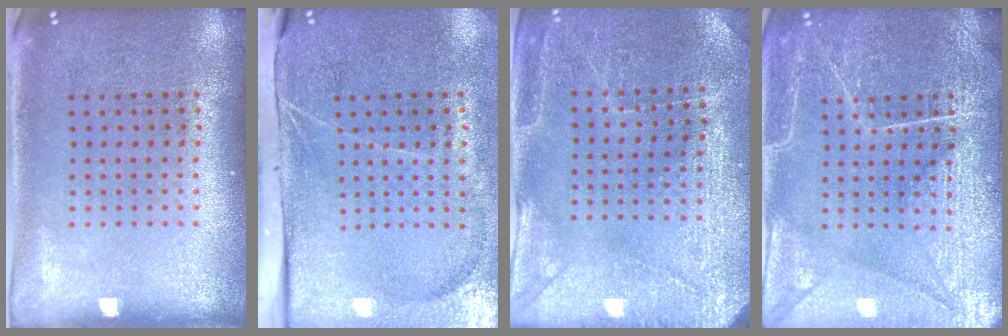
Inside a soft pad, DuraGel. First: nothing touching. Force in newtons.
{"total": 4.3, "press": 3.5, "slide": 2.6}
{"total": 2.9, "press": 2.9, "slide": 0.2}
{"total": 6.2, "press": 6.2, "slide": 0.7}